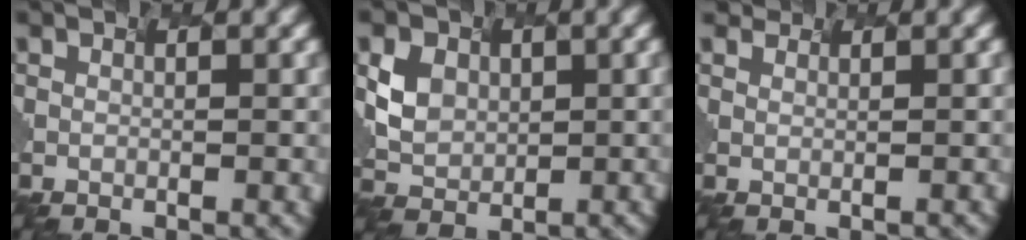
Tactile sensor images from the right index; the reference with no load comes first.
{"total": 4.0, "force": [0.5, 3.4, 2.1], "torque": [-0.035, 0.000, 0.016]}
{"total": 2.8, "force": [2.7, 1.0, 0.2], "torque": [-0.007, 0.005, 0.039]}